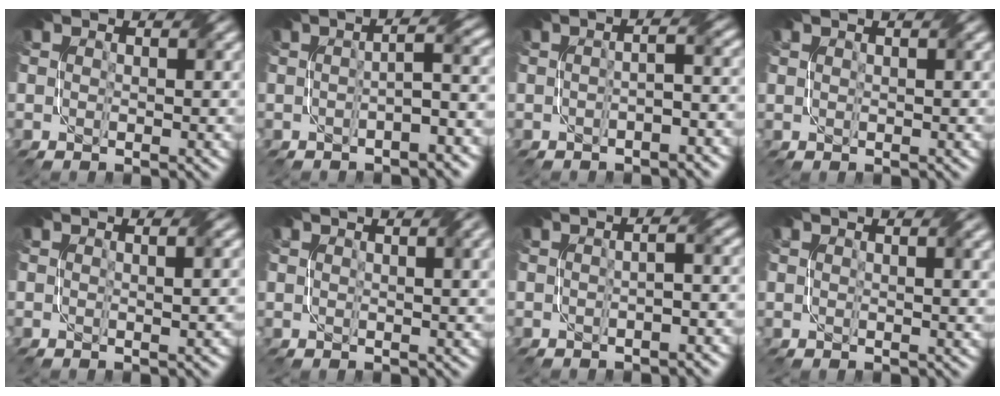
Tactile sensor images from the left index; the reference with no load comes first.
{"total": 5.0, "force": [-1.5, 1.5, 4.5], "torque": [-0.053, 0.012, -0.027]}
{"total": 3.3, "force": [-1.3, 1.1, 2.9], "torque": [-0.037, 0.006, -0.021]}
{"total": 1.6, "force": [1.2, 0.5, 0.9], "torque": [-0.013, -0.002, 0.011]}
{"total": 2.2, "force": [0.6, 0.9, 2.0], "torque": [-0.013, 0.005, -0.004]}
{"total": 7.2, "force": [3.6, 3.1, 5.4], "torque": [-0.035, 0.041, 0.018]}
{"total": 3.1, "force": [-0.7, 1.1, 2.8], "torque": [-0.027, 0.005, -0.009]}
{"total": 4.4, "force": [2.4, 1.6, 3.2], "torque": [-0.027, 0.019, 0.016]}